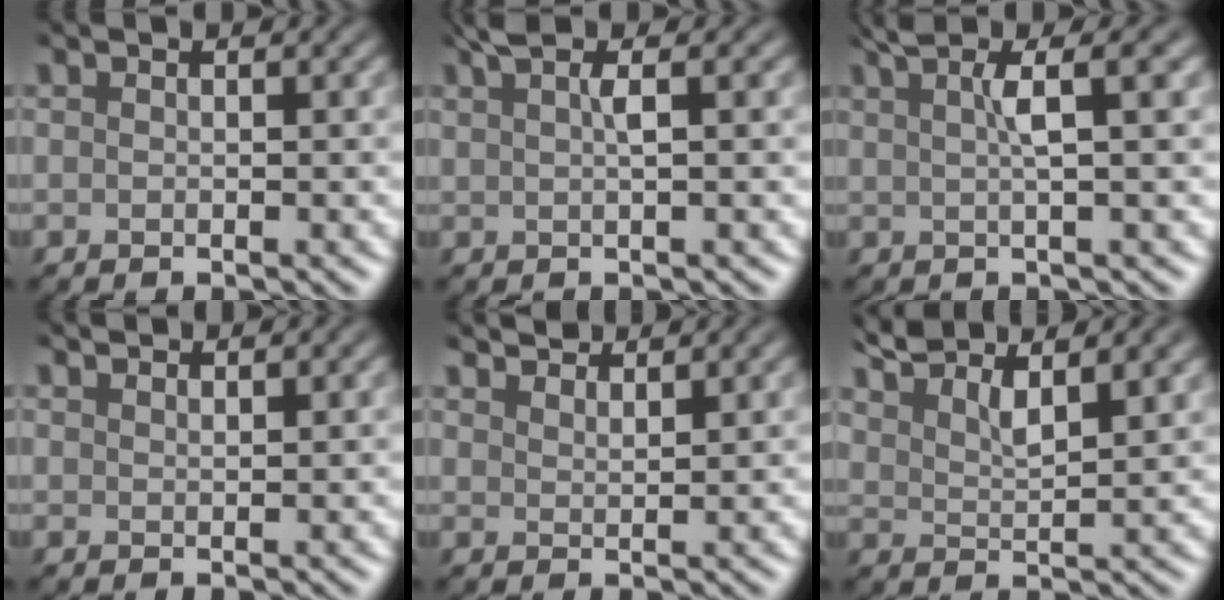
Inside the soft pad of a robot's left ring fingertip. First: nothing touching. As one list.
[{"total": 2.7, "force": [1.4, 0.5, 2.2], "torque": [-0.034, 0.004, 0.024]}, {"total": 4.3, "force": [2.0, 0.7, 3.8], "torque": [-0.056, 0.013, 0.031]}, {"total": 1.0, "force": [0.9, 0.1, 0.2], "torque": [-0.004, 0.001, 0.018]}, {"total": 2.4, "force": [2.4, 0.2, 0.4], "torque": [-0.006, 0.004, 0.040]}, {"total": 4.9, "force": [3.9, 1.3, 2.8], "torque": [-0.057, 0.007, 0.075]}]